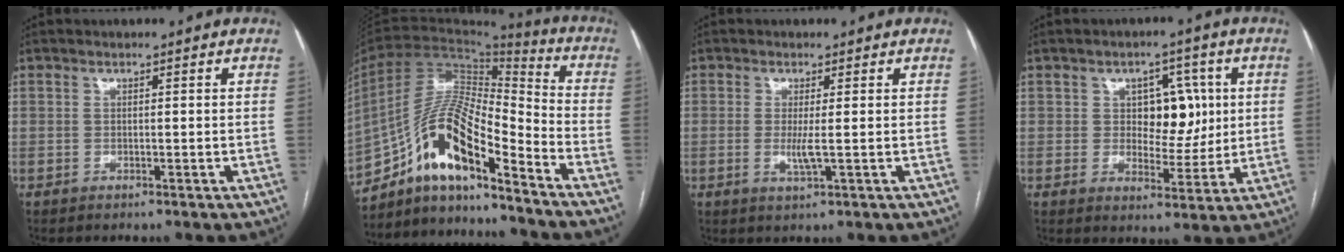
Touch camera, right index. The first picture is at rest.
{"total": 15.4, "force": [-10.4, 2.9, 10.9], "torque": [-0.198, 0.027, -0.182]}
{"total": 2.8, "force": [-0.2, 0.1, 2.8], "torque": [-0.061, -0.007, 0.000]}
{"total": 7.9, "force": [1.6, 4.9, 6.0], "torque": [-0.074, 0.014, 0.031]}